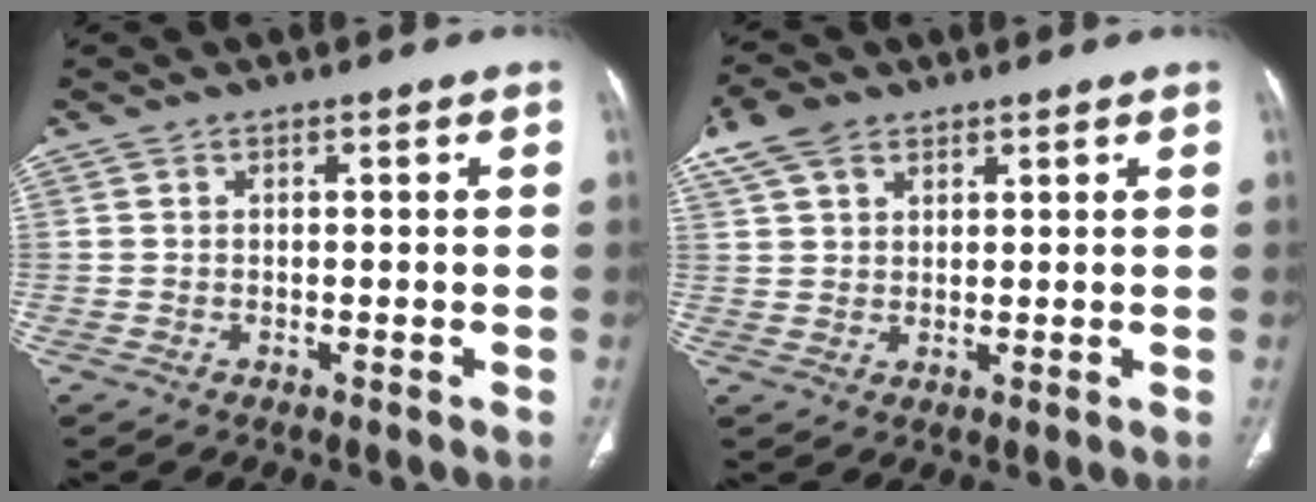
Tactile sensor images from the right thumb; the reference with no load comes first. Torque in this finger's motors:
{"motor_torque": [-0.24, 0.32, 0.12, -0.05, 0.15]}